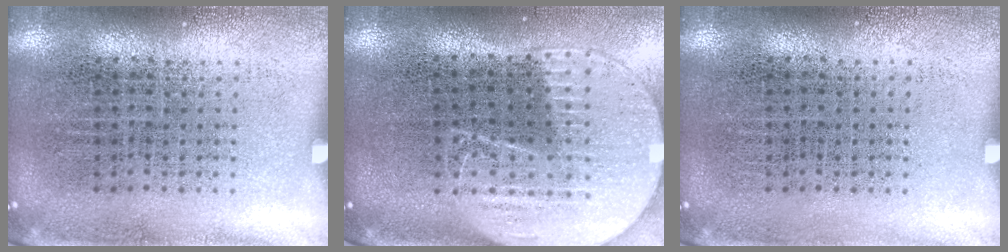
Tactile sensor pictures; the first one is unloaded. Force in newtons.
{"total": 2.2, "press": 1.9, "slide": 1.0}
{"total": 0.0}